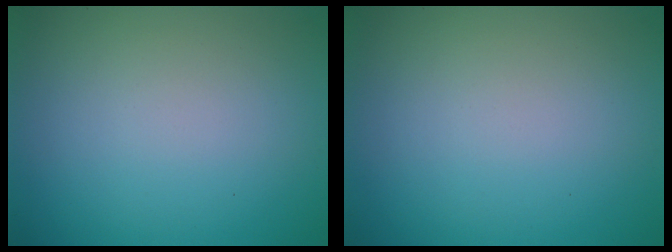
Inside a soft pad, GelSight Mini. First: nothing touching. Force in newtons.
{"total": 0.0}